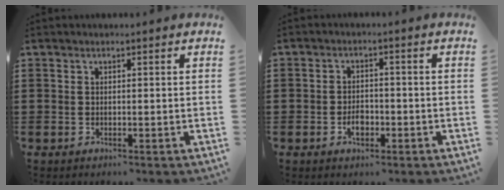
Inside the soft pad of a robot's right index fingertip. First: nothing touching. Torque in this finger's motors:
{"motor_torque": [1.06, 1.08, 0.09, -0.06]}